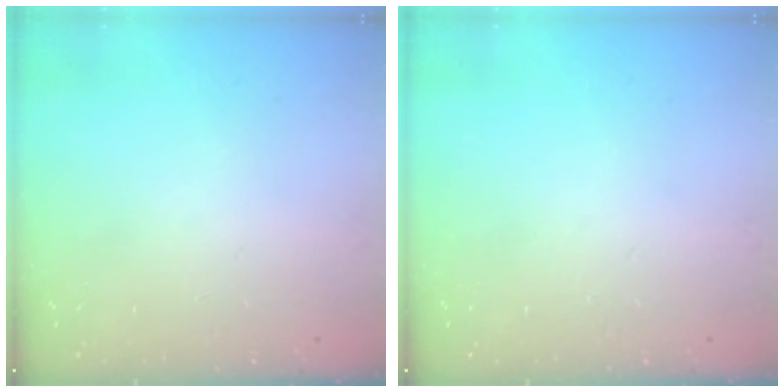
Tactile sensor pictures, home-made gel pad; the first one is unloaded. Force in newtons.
{"total": 0.0}